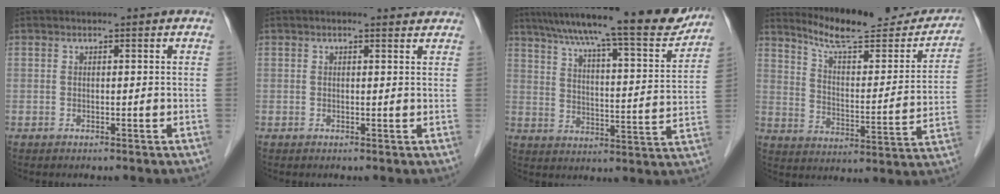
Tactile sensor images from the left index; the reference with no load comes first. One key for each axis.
{"total": 2.2, "fx": 2.0, "fy": 0.7, "fz": 0.5, "tx": -0.010, "ty": 0.005, "tz": 0.016}
{"total": 21.2, "fx": 18.2, "fy": 2.2, "fz": 10.7, "tx": -0.168, "ty": -0.014, "tz": 0.252}
{"total": 19.1, "fx": 17.5, "fy": 3.7, "fz": 6.9, "tx": -0.090, "ty": -0.038, "tz": 0.239}